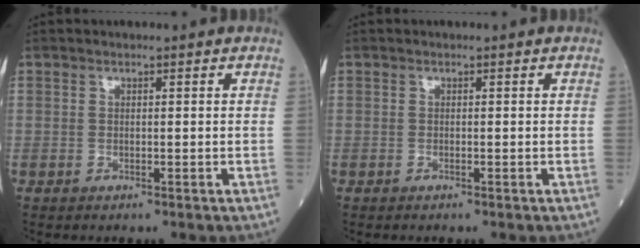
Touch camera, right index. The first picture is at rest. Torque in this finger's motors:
{"motor_torque": [-0.11, -0.02, -0.01, -0.01]}